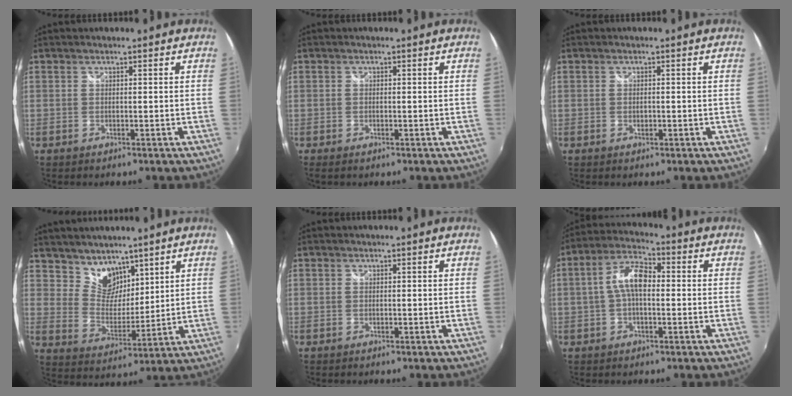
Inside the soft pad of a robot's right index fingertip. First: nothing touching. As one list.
[{"total": 0.7, "force": [-0.3, 0.2, 0.6], "torque": [-0.013, 0.000, -0.005]}, {"total": 0.8, "force": [-0.1, 0.4, 0.6], "torque": [-0.011, 0.002, -0.001]}, {"total": 8.7, "force": [6.6, 5.2, 2.4], "torque": [-0.032, 0.001, 0.129]}, {"total": 0.0}, {"total": 7.4, "force": [-0.2, 3.4, 6.6], "torque": [-0.133, 0.021, -0.006]}]